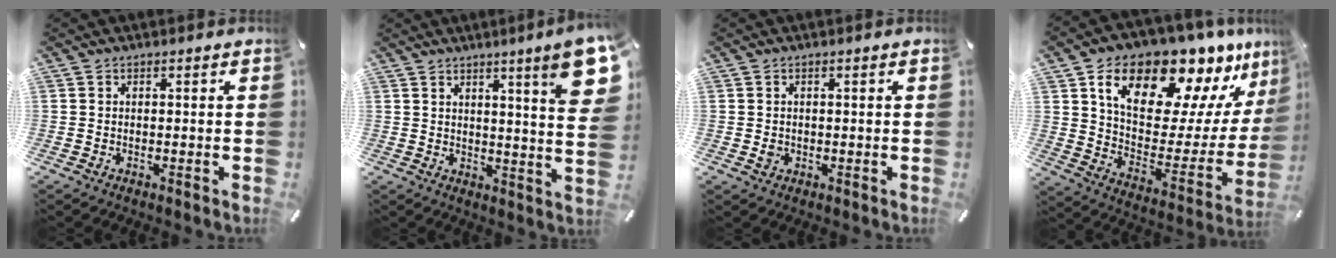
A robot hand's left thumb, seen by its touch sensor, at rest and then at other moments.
{"total": 12.9, "force": [6.9, 1.1, 10.8], "torque": [-0.156, -0.044, 0.107]}
{"total": 1.2, "force": [-0.1, 1.1, 0.5], "torque": [-0.011, 0.004, -0.002]}
{"total": 20.2, "force": [14.4, 9.8, 10.2], "torque": [-0.171, -0.103, 0.244]}